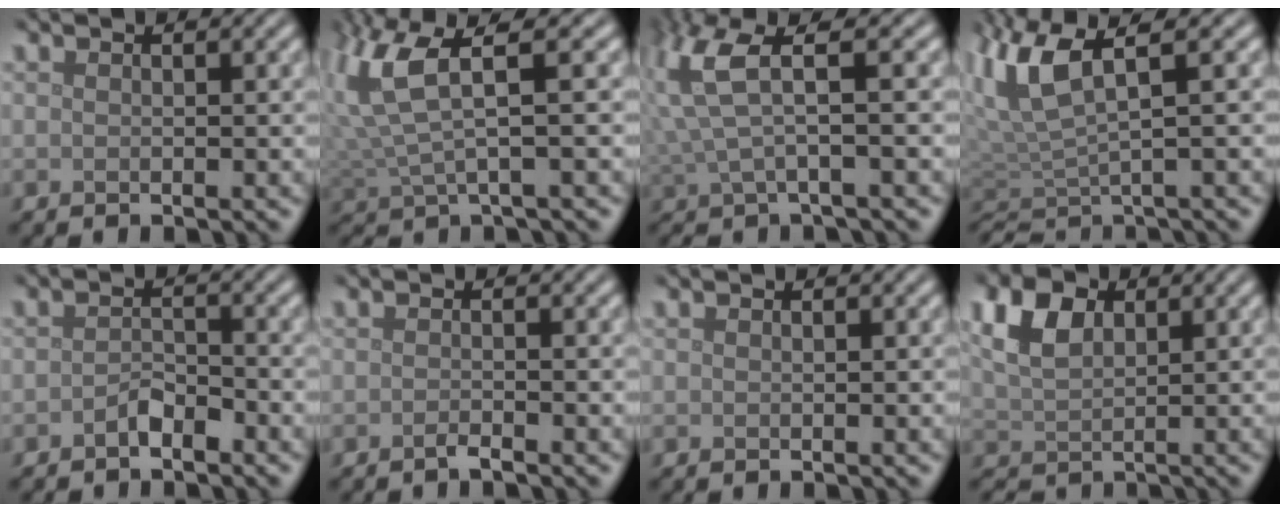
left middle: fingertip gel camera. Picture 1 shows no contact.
{"total": 5.4, "force": [2.0, 1.2, 4.9], "torque": [-0.119, 0.003, 0.039]}
{"total": 5.0, "force": [1.7, 0.8, 4.6], "torque": [-0.110, 0.008, 0.030]}
{"total": 5.4, "force": [2.0, 1.5, 4.8], "torque": [-0.100, 0.004, 0.032]}
{"total": 1.7, "force": [-1.2, 0.7, 1.0], "torque": [-0.019, 0.005, -0.024]}
{"total": 0.9, "force": [-0.7, 0.1, 0.6], "torque": [-0.010, 0.002, -0.017]}
{"total": 0.0}
{"total": 4.2, "force": [1.6, 2.8, 2.6], "torque": [-0.056, 0.003, 0.030]}